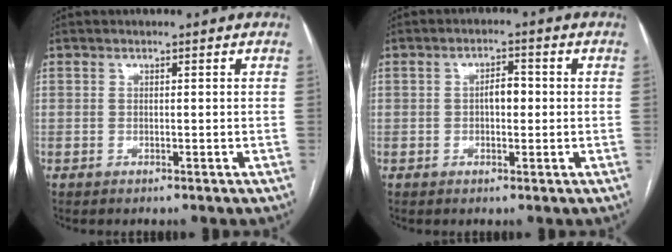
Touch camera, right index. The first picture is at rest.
{"total": 3.0, "force": [-0.1, 1.4, 2.7], "torque": [-0.042, 0.008, -0.002]}